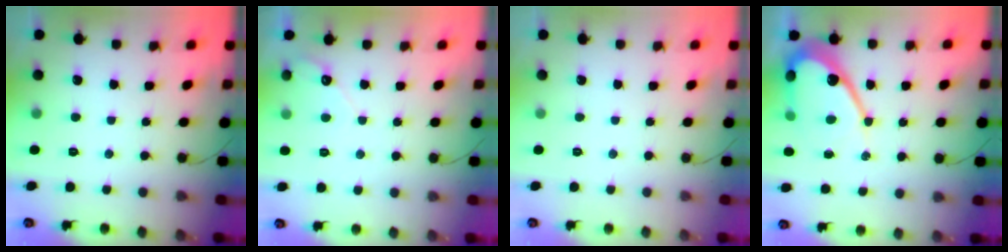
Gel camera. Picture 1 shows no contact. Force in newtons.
{"total": 3.5, "press": 3.5, "slide": 0.2}
{"total": 0.0}
{"total": 12.7, "press": 12.7, "slide": 0.9}